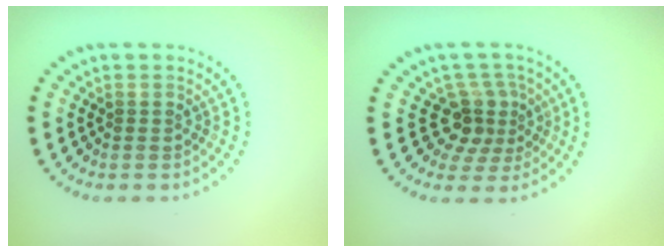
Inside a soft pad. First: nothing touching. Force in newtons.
{"total": 3.2, "press": 2.2, "slide": 2.3}